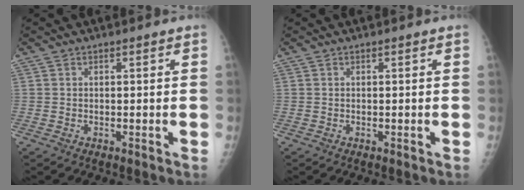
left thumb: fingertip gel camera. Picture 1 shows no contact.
{"total": 0.0}